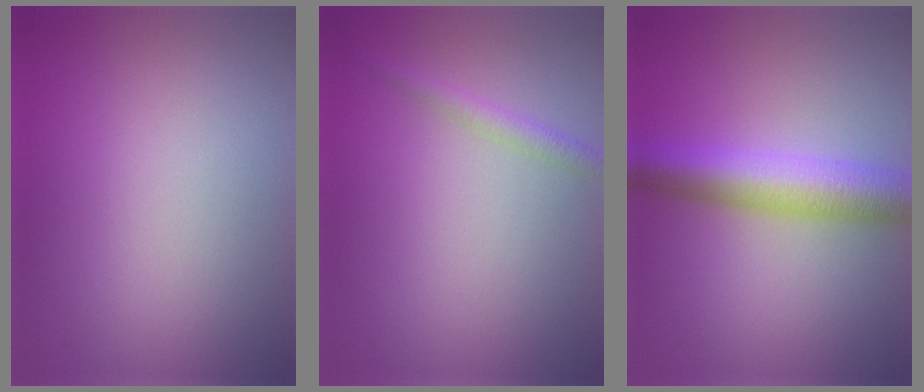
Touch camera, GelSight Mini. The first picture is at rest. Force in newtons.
{"total": 1.6, "press": 1.6, "slide": 0.1}
{"total": 6.5, "press": 6.5, "slide": 0.2}